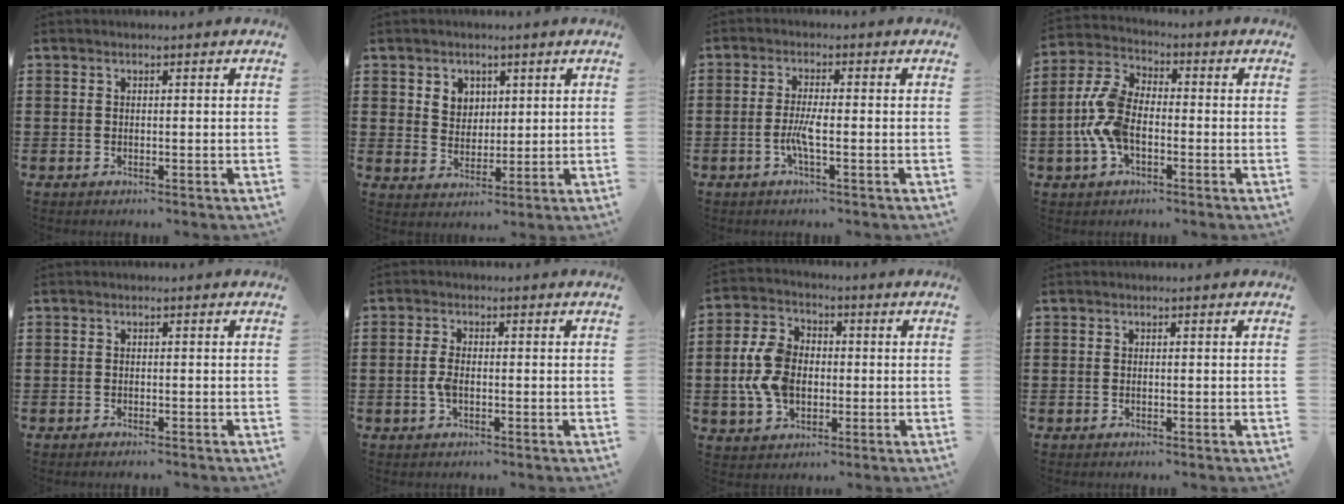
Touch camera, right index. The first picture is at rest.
{"total": 3.8, "force": [2.0, 3.3, 0.5], "torque": [-0.018, 0.009, 0.034]}
{"total": 3.4, "force": [-1.2, 0.4, 3.2], "torque": [-0.076, -0.009, -0.030]}
{"total": 8.5, "force": [-1.6, 4.9, 6.8], "torque": [-0.176, -0.003, -0.040]}
{"total": 0.6, "force": [-0.6, 0.0, 0.1], "torque": [-0.003, -0.001, -0.012]}
{"total": 2.6, "force": [-0.6, 1.2, 2.3], "torque": [-0.065, -0.009, -0.017]}
{"total": 8.6, "force": [-0.8, 6.2, 5.8], "torque": [-0.147, 0.007, -0.019]}
{"total": 0.0}